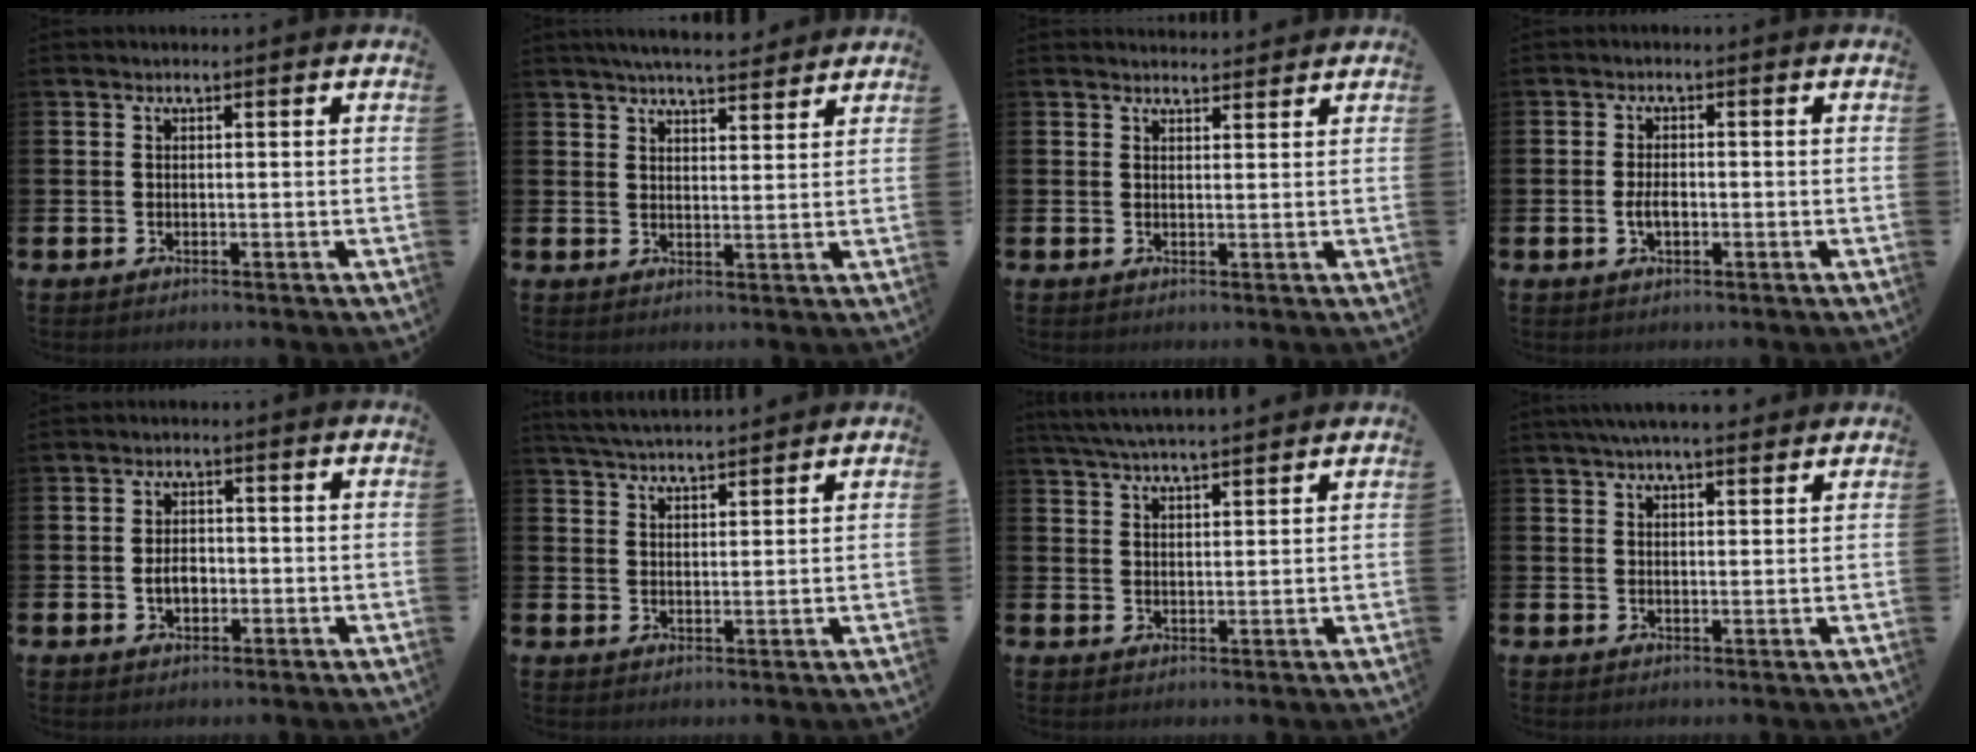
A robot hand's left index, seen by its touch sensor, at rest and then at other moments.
{"total": 5.4, "force": [5.2, 0.6, 1.2], "torque": [-0.023, -0.023, 0.093]}
{"total": 2.1, "force": [2.0, 0.4, -0.1], "torque": [0.006, -0.011, 0.036]}
{"total": 2.5, "force": [-0.4, 1.3, 2.1], "torque": [-0.036, 0.001, -0.008]}
{"total": 2.8, "force": [-0.6, 2.0, 2.0], "torque": [-0.018, -0.004, -0.017]}
{"total": 4.5, "force": [4.4, 0.2, 0.6], "torque": [-0.021, -0.020, 0.081]}
{"total": 4.8, "force": [4.6, 0.2, 1.2], "torque": [-0.042, -0.013, 0.086]}
{"total": 4.5, "force": [4.2, 0.5, 1.6], "torque": [-0.040, -0.008, 0.076]}